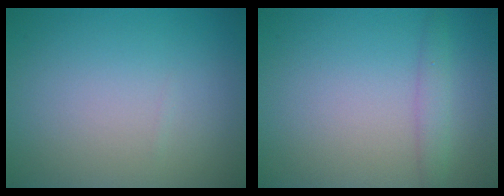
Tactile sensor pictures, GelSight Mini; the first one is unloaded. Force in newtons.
{"total": 1.7, "press": 1.7, "slide": 0.1}